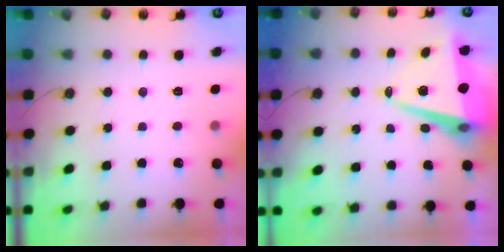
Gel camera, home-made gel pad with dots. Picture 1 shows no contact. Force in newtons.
{"total": 9.7, "press": 9.1, "slide": 3.2}